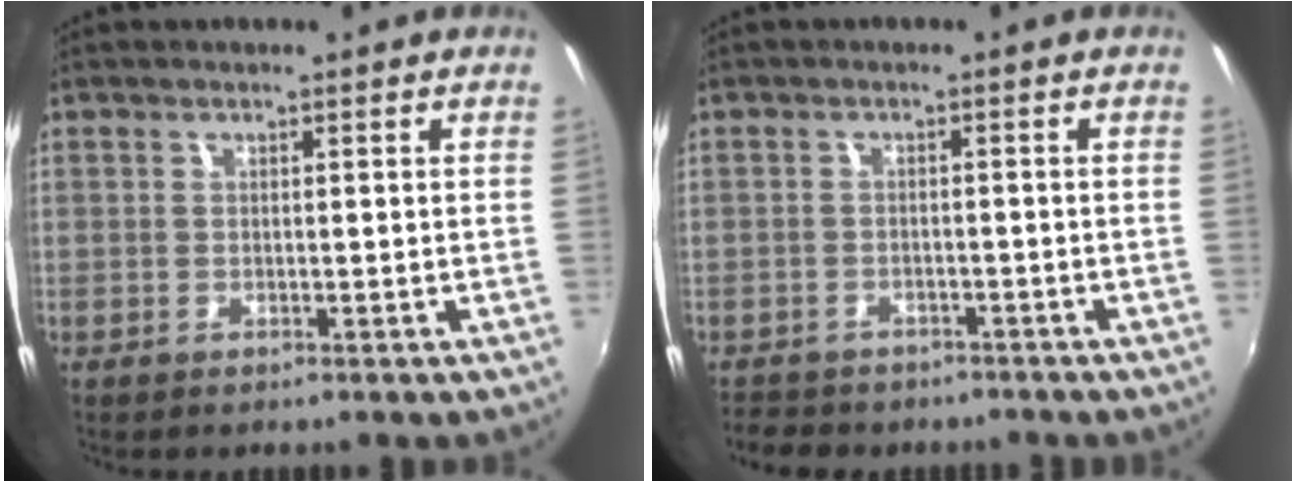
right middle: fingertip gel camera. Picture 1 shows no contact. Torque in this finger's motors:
{"motor_torque": [0.23, -0.29, 0.04, 0.02]}